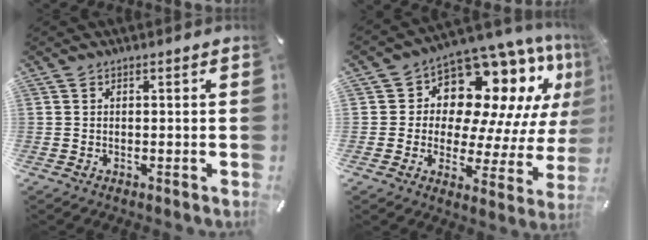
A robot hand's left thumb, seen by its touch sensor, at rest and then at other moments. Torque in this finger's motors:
{"motor_torque": [2.12, 2.89, 1.92, -0.85, 0.05]}